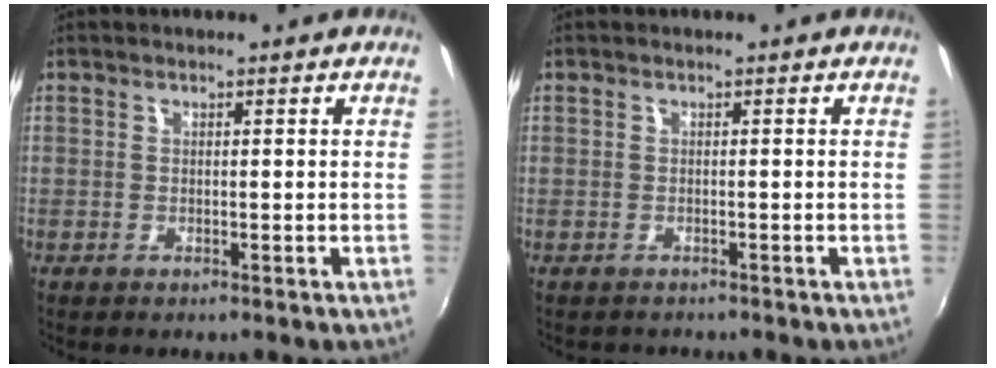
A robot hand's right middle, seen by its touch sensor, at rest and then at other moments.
{"total": 1.0, "force": [-0.8, 0.6, -0.2], "torque": [0.001, 0.002, -0.013]}